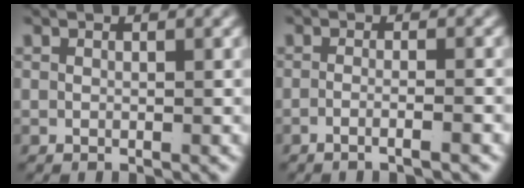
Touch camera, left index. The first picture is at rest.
{"total": 2.2, "force": [-1.8, -0.3, 1.3], "torque": [-0.035, -0.009, -0.029]}